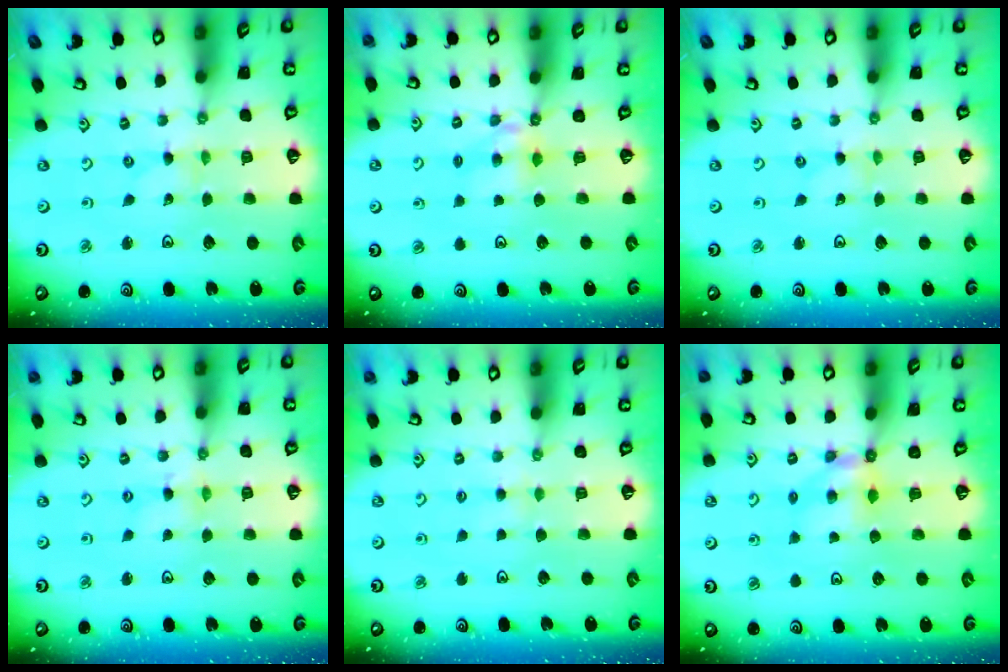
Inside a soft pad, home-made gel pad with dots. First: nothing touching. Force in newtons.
{"total": 5.4, "press": 5.4, "slide": 0.1}
{"total": 0.0}
{"total": 2.3, "press": 2.3, "slide": 0.3}
{"total": 2.7, "press": 2.6, "slide": 0.4}
{"total": 5.8, "press": 5.8, "slide": 0.3}